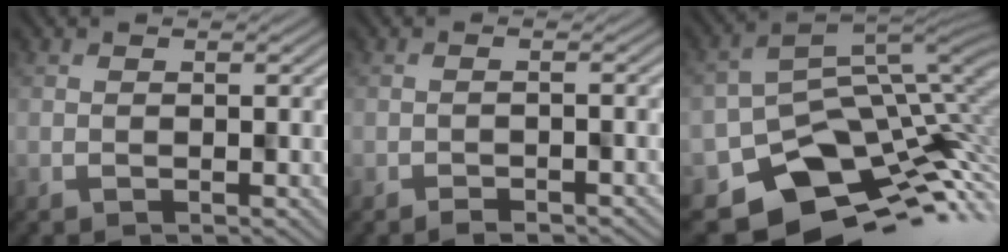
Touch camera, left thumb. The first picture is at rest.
{"total": 1.4, "force": [-1.3, -0.1, -0.1], "torque": [0.003, 0.005, -0.023]}
{"total": 9.8, "force": [-4.3, 7.3, 4.9], "torque": [-0.096, -0.031, -0.063]}